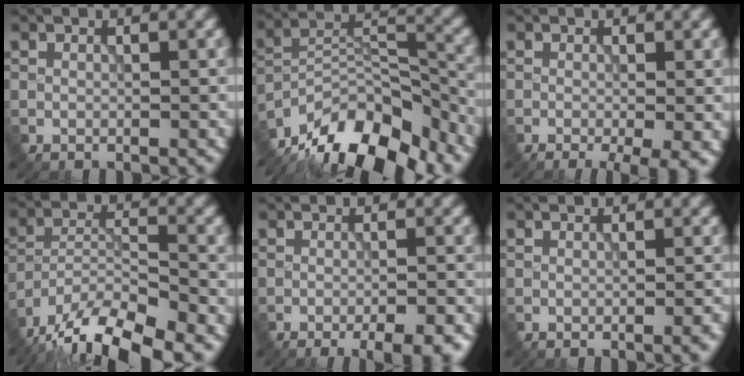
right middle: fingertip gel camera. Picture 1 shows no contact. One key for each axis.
{"total": 13.2, "fx": -11.0, "fy": 4.6, "fz": 5.9, "tx": -0.111, "ty": 0.022, "tz": -0.190}
{"total": 3.4, "fx": -1.7, "fy": 0.5, "fz": 2.9, "tx": -0.039, "ty": -0.004, "tz": -0.023}
{"total": 13.8, "fx": -11.6, "fy": 3.8, "fz": 6.4, "tx": -0.108, "ty": -0.020, "tz": -0.182}
{"total": 6.0, "fx": -4.1, "fy": 1.4, "fz": 4.1, "tx": -0.047, "ty": -0.001, "tz": -0.047}
{"total": 1.5, "fx": -0.7, "fy": 0.2, "fz": 1.3, "tx": -0.014, "ty": 0.000, "tz": -0.010}